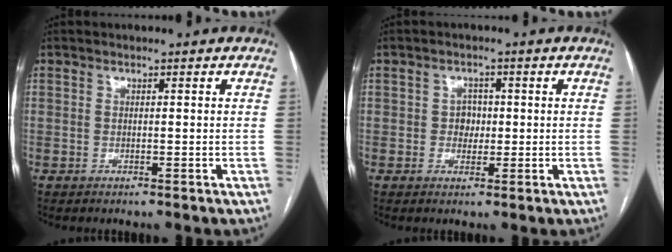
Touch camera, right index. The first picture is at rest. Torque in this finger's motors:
{"motor_torque": [0.27, 0.19, 0.00, 0.00]}